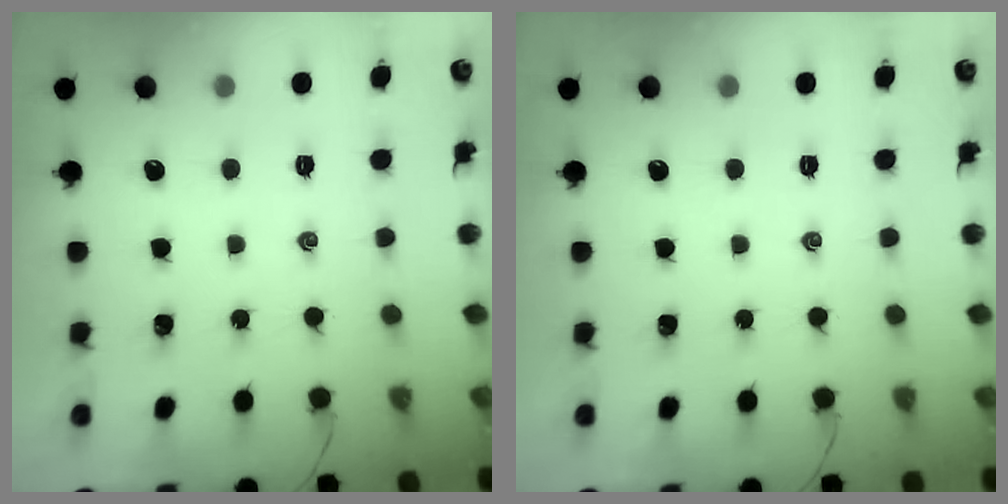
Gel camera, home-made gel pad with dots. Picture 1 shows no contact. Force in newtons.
{"total": 0.0}